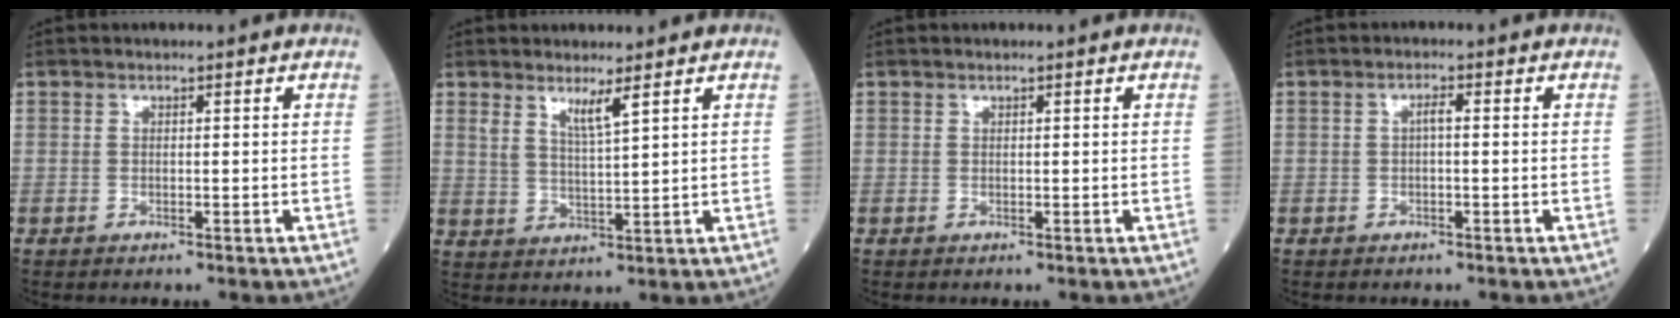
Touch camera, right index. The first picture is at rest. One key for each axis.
{"total": 3.7, "fx": 2.5, "fy": 0.0, "fz": 2.8, "tx": -0.055, "ty": -0.013, "tz": 0.050}
{"total": 0.0}
{"total": 1.5, "fx": 0.0, "fy": 0.5, "fz": 1.4, "tx": -0.028, "ty": 0.003, "tz": -0.001}